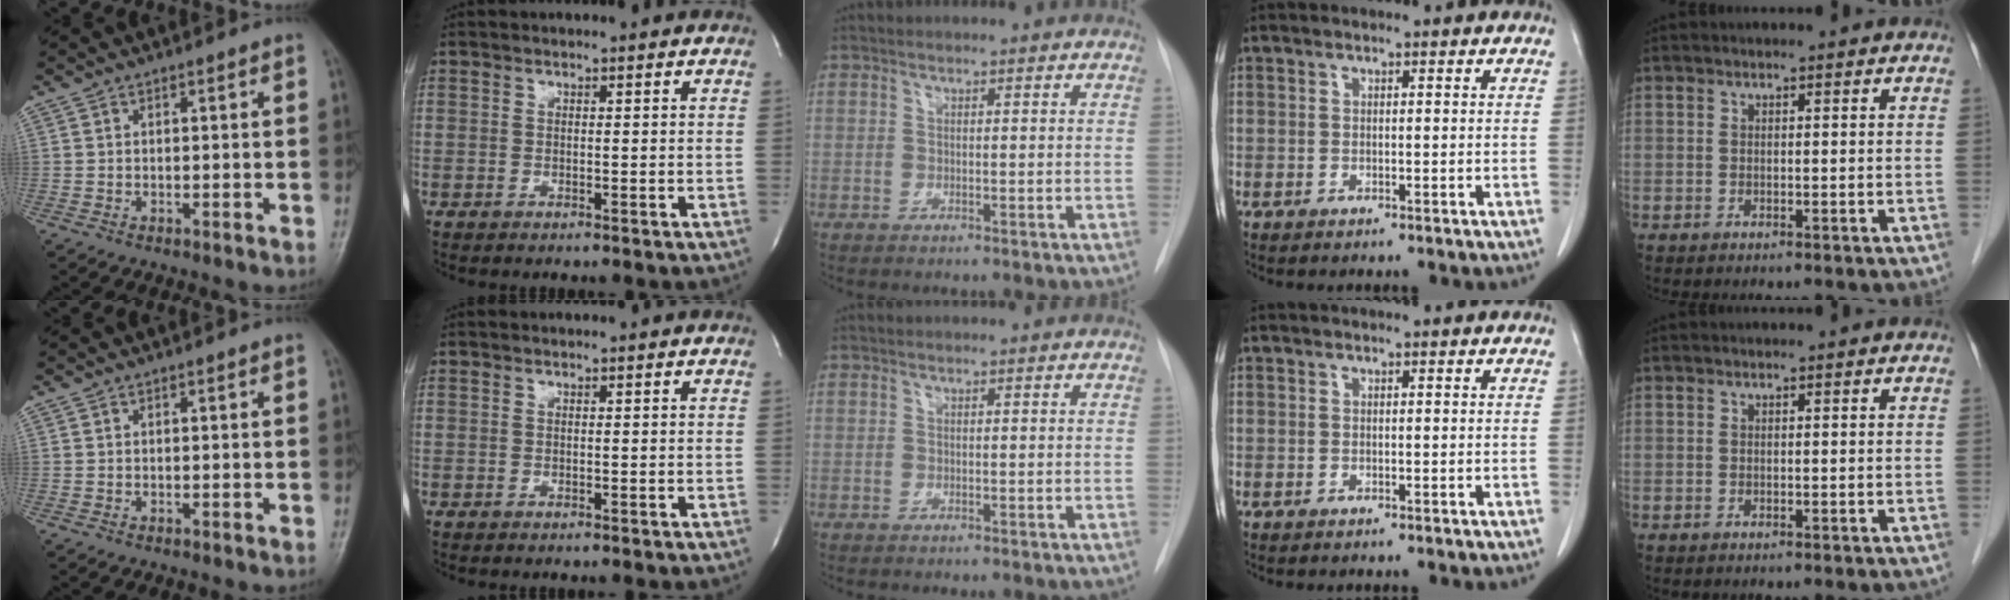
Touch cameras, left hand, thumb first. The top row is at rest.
{}